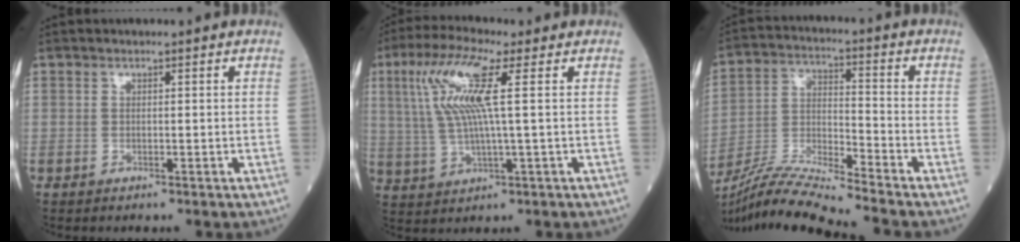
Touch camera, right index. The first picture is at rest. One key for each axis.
{"total": 10.4, "fx": 2.9, "fy": 0.4, "fz": 10.0, "tx": -0.223, "ty": 0.016, "tz": 0.055}
{"total": 12.9, "fx": -12.0, "fy": -2.3, "fz": 4.3, "tx": -0.079, "ty": -0.004, "tz": -0.225}